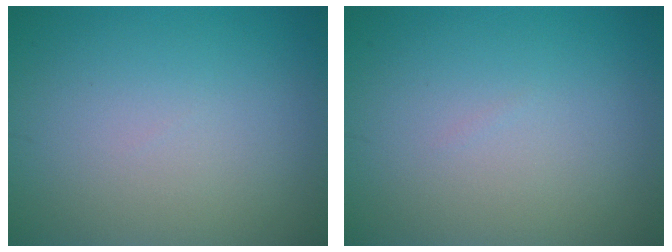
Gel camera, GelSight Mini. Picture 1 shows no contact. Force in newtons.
{"total": 0.0}